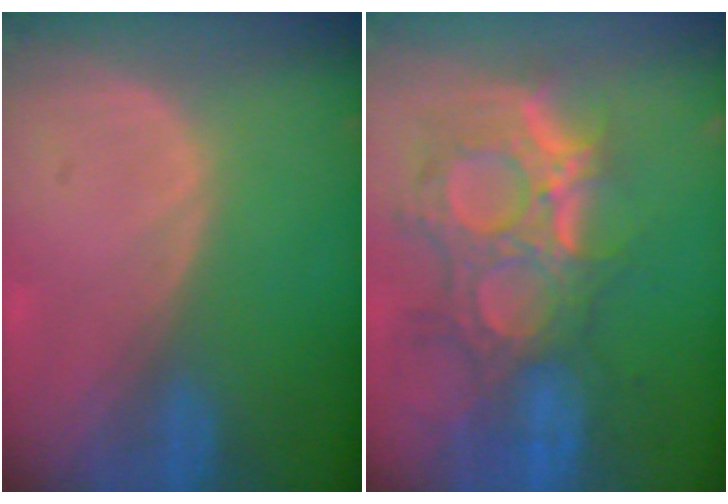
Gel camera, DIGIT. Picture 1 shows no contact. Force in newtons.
{"total": 12.2, "press": 10.7, "slide": 5.9}